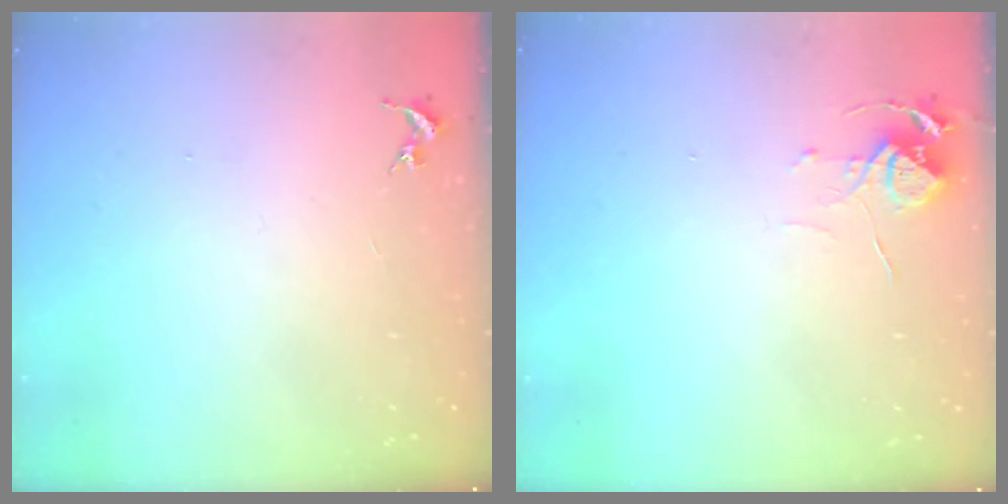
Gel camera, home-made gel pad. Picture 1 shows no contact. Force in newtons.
{"total": 6.1, "press": 6.1, "slide": 0.4}